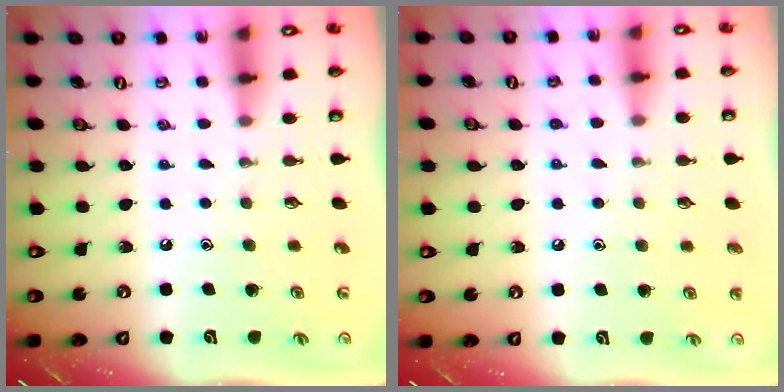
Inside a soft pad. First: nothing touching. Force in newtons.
{"total": 5.2, "press": 5.2, "slide": 0.6}